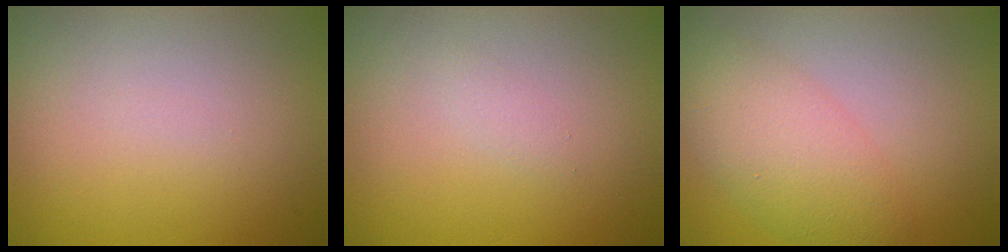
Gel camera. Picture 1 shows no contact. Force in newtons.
{"total": 0.7, "press": 0.7, "slide": 0.0}
{"total": 4.7, "press": 4.7, "slide": 0.3}